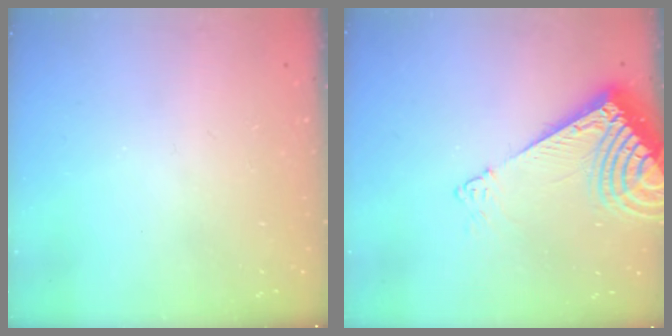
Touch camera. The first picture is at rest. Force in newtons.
{"total": 10.6, "press": 10.5, "slide": 1.7}